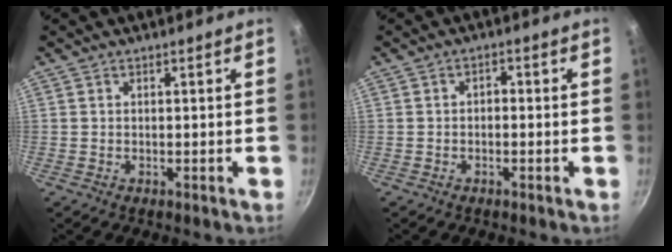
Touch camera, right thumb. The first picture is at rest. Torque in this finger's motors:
{"motor_torque": [-0.43, -0.21, 0.35, -0.04, 0.01]}